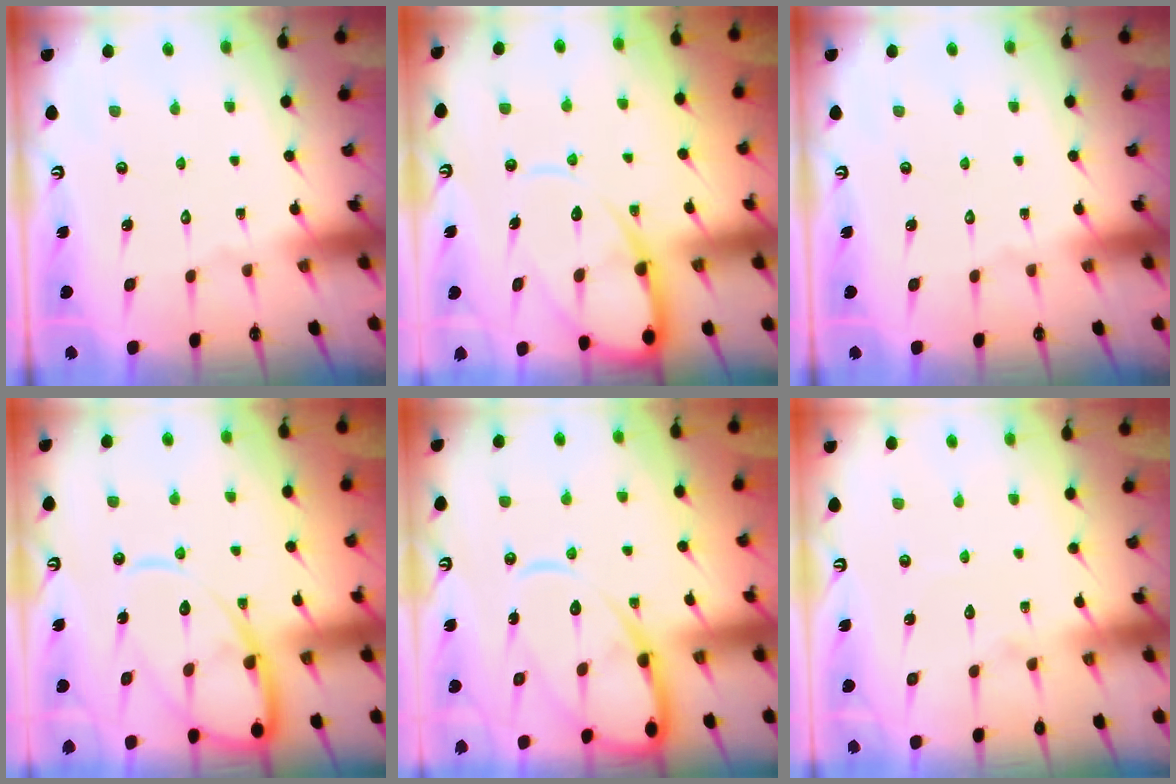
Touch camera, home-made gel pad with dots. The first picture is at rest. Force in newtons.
{"total": 12.1, "press": 12.0, "slide": 1.3}
{"total": 0.0}
{"total": 13.7, "press": 13.6, "slide": 1.2}
{"total": 14.2, "press": 14.1, "slide": 1.3}
{"total": 2.7, "press": 2.7, "slide": 0.3}